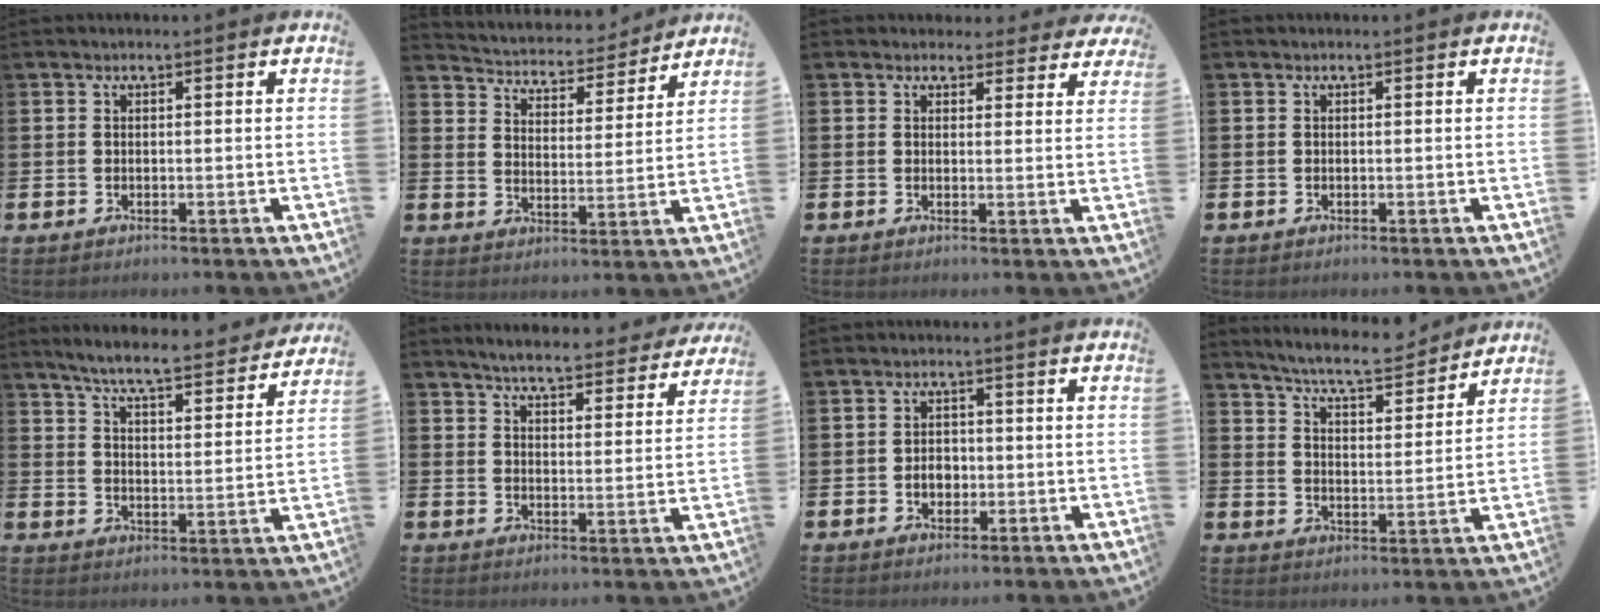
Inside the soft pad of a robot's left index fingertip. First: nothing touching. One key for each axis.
{"total": 4.9, "fx": 4.7, "fy": 1.3, "fz": 0.2, "tx": -0.028, "ty": -0.043, "tz": 0.076}
{"total": 3.0, "fx": 2.7, "fy": 1.4, "fz": 0.1, "tx": 0.008, "ty": -0.014, "tz": 0.044}
{"total": 0.0}
{"total": 6.9, "fx": 6.5, "fy": 0.2, "fz": 2.4, "tx": -0.064, "ty": -0.050, "tz": 0.107}
{"total": 5.5, "fx": 5.4, "fy": 0.4, "fz": 1.3, "tx": -0.033, "ty": -0.042, "tz": 0.087}
{"total": 2.8, "fx": -0.6, "fy": 2.2, "fz": 1.6, "tx": -0.014, "ty": -0.003, "tz": -0.018}
{"total": 7.3, "fx": 7.0, "fy": 0.4, "fz": 2.0, "tx": -0.061, "ty": -0.046, "tz": 0.122}